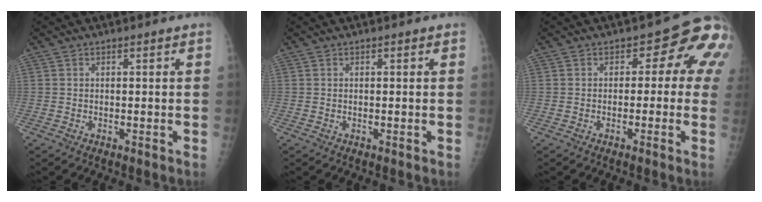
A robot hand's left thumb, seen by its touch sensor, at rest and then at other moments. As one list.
[{"total": 0.0}, {"total": 7.7, "force": [0.7, 4.7, 6.0], "torque": [-0.023, 0.013, -0.007]}]